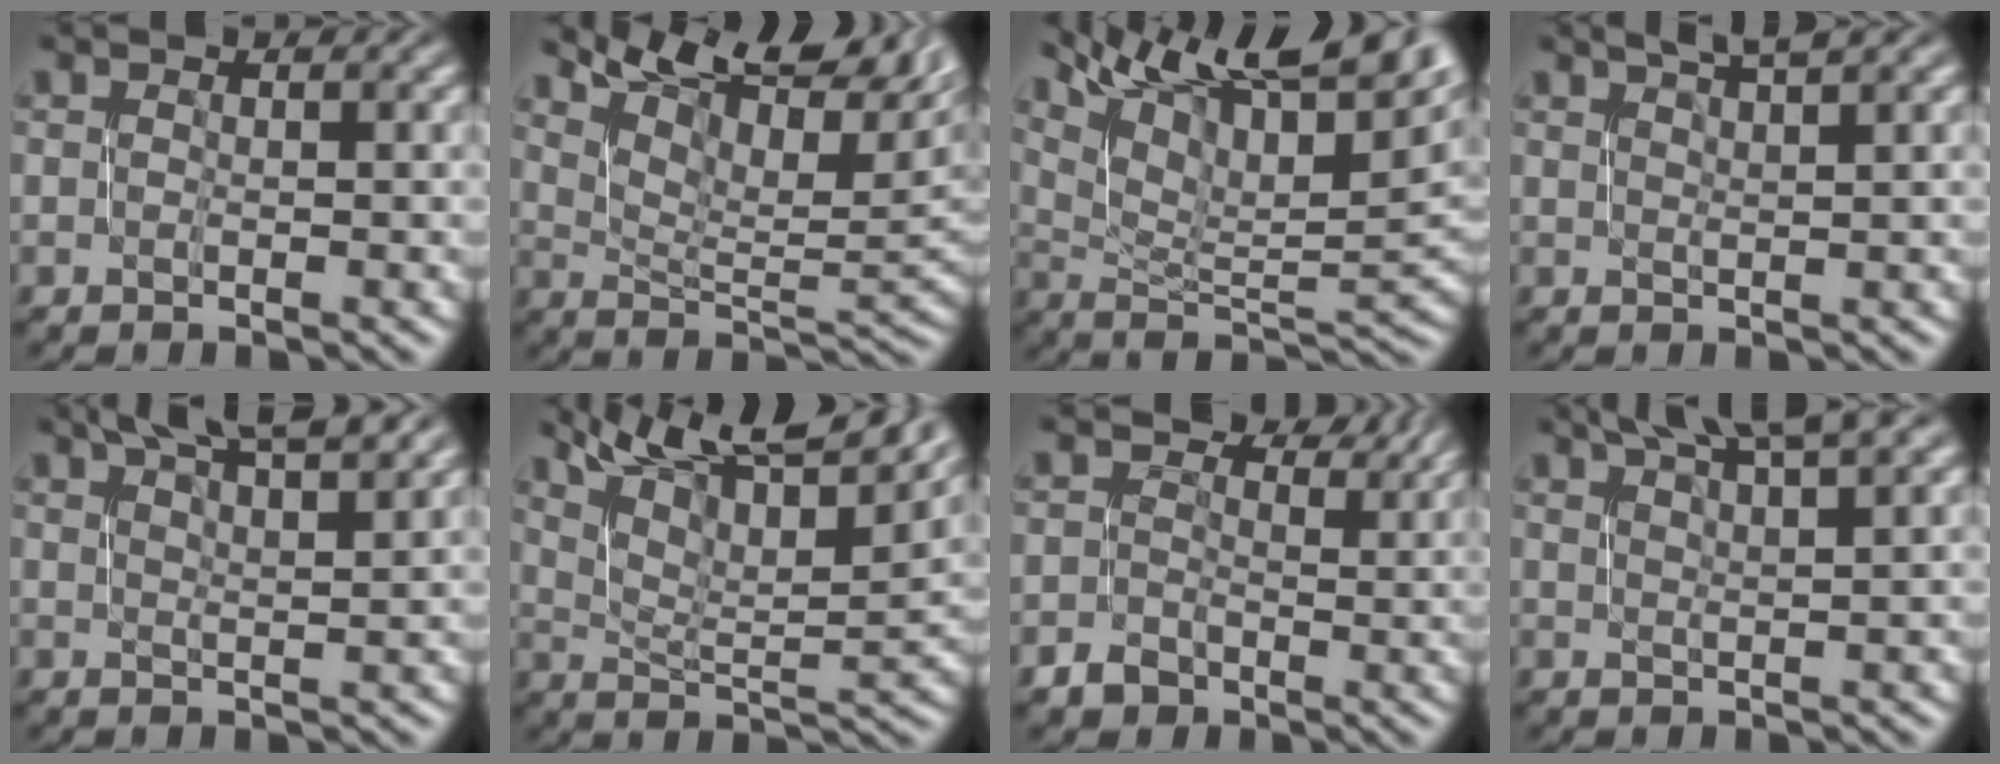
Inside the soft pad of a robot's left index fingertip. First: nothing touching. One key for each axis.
{"total": 11.9, "fx": 7.7, "fy": 3.9, "fz": 8.3, "tx": -0.126, "ty": 0.026, "tz": 0.138}
{"total": 15.3, "fx": 9.7, "fy": 5.0, "fz": 10.8, "tx": -0.183, "ty": 0.036, "tz": 0.172}
{"total": 3.2, "fx": 2.4, "fy": 0.3, "fz": 2.1, "tx": -0.023, "ty": 0.007, "tz": 0.035}
{"total": 7.7, "fx": 5.8, "fy": 1.5, "fz": 4.8, "tx": -0.043, "ty": 0.021, "tz": 0.062}
{"total": 14.1, "fx": 10.6, "fy": 3.6, "fz": 8.6, "tx": -0.136, "ty": 0.023, "tz": 0.147}
{"total": 3.9, "fx": 0.9, "fy": 3.4, "fz": 1.8, "tx": -0.018, "ty": 0.004, "tz": 0.008}
{"total": 6.4, "fx": 4.6, "fy": 0.9, "fz": 4.4, "tx": -0.051, "ty": 0.018, "tz": 0.067}